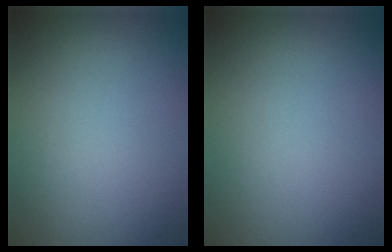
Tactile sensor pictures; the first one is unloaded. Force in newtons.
{"total": 0.0}